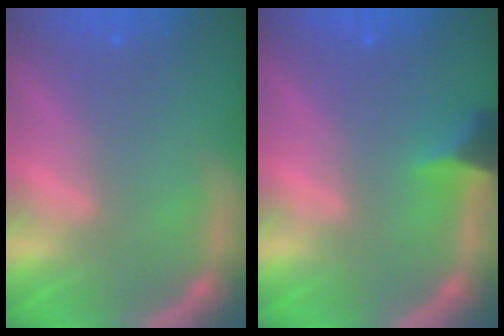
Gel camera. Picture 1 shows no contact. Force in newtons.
{"total": 2.4}